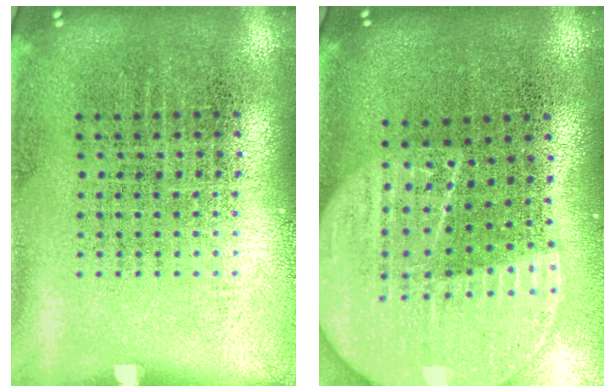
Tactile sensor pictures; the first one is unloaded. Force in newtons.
{"total": 2.3, "press": 2.0, "slide": 1.1}